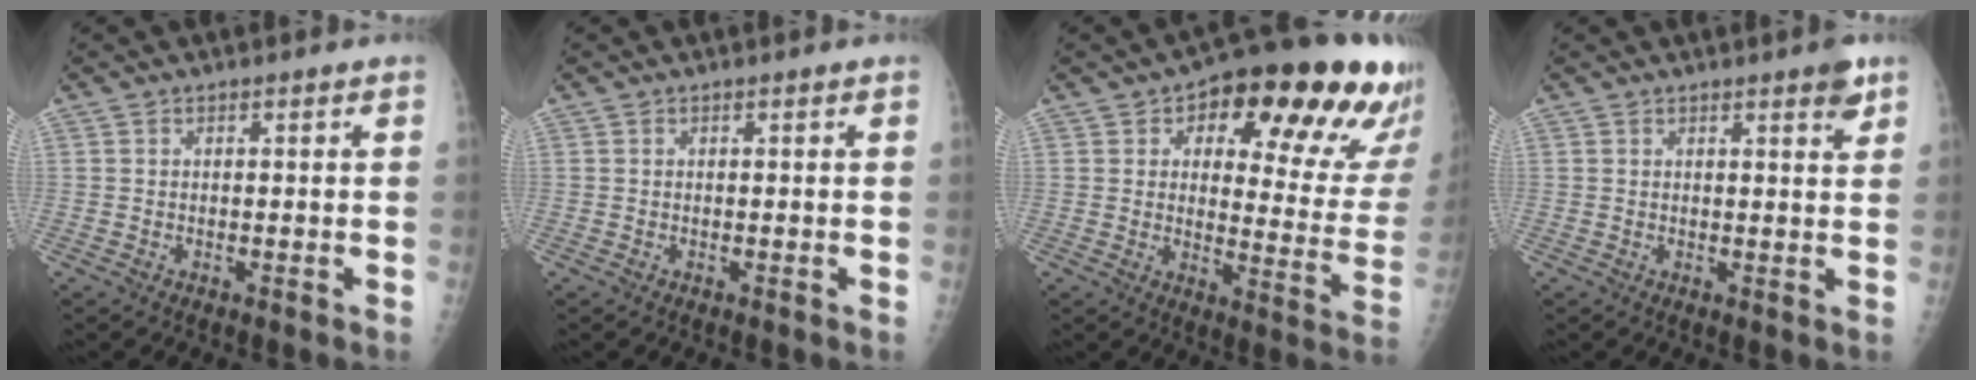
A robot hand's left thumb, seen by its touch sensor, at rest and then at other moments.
{"total": 0.0}
{"total": 24.8, "force": [14.1, 9.6, 18.0], "torque": [-0.189, -0.044, 0.177]}
{"total": 3.2, "force": [2.0, 0.7, 2.3], "torque": [-0.023, -0.010, 0.023]}